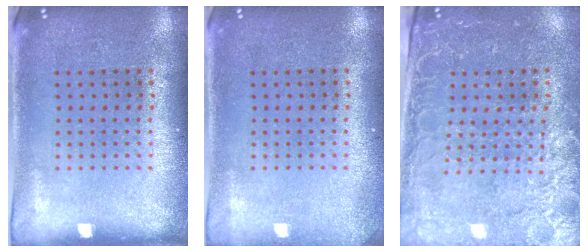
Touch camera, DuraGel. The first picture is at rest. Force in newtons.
{"total": 1.0, "press": 1.0, "slide": 0.1}
{"total": 3.1, "press": 2.9, "slide": 1.1}